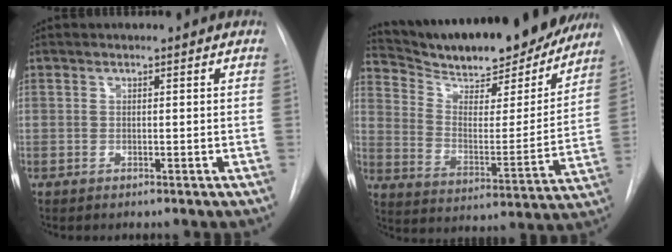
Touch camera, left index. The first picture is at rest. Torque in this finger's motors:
{"motor_torque": [0.36, -0.71, 0.32, 0.14]}